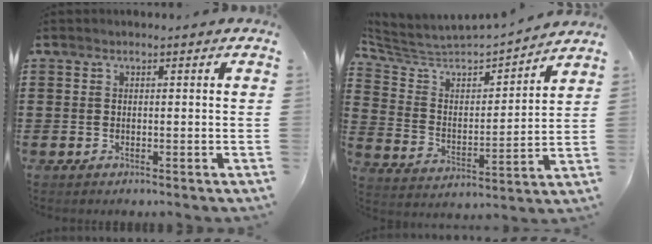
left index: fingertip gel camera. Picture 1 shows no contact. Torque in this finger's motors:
{"motor_torque": [2.14, 0.00, 0.00, 0.00]}